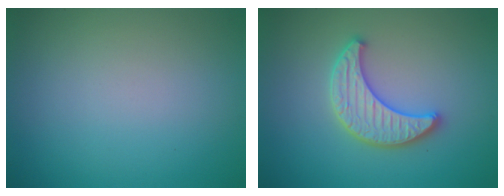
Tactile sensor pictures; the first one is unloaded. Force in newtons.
{"total": 3.7, "press": 3.6, "slide": 0.8}